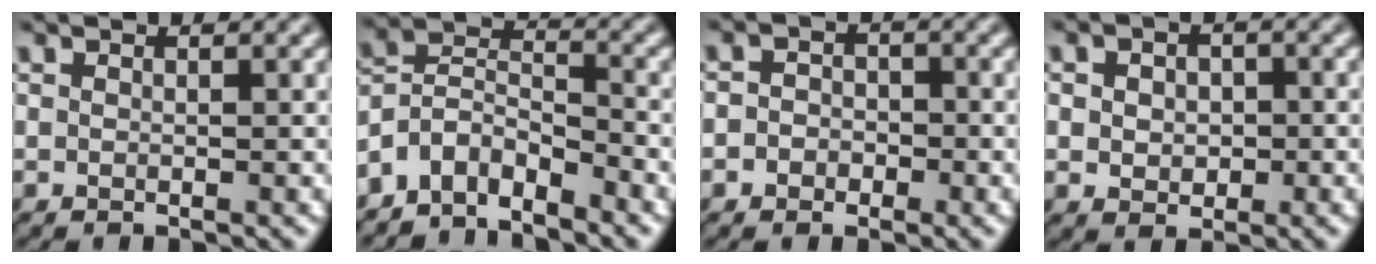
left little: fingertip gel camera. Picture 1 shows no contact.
{"total": 4.8, "force": [-4.0, 1.9, 1.8], "torque": [-0.031, 0.005, -0.086]}
{"total": 2.5, "force": [-0.8, 2.2, 0.8], "torque": [0.012, 0.007, -0.038]}
{"total": 3.5, "force": [0.1, 2.6, 2.4], "torque": [-0.035, 0.011, -0.009]}